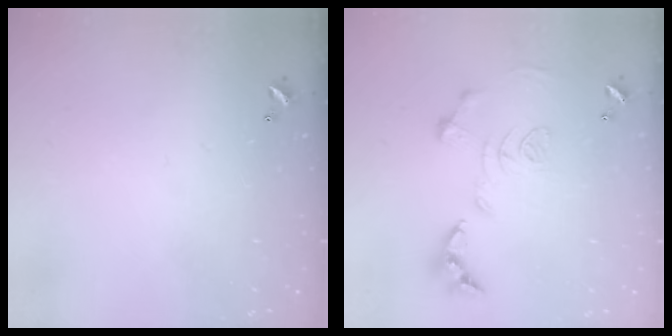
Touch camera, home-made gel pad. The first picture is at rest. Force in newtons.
{"total": 1.2, "press": 0.4, "slide": 1.1}